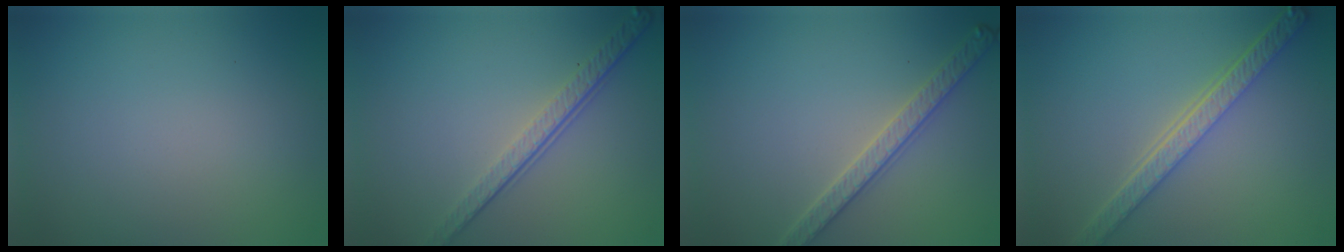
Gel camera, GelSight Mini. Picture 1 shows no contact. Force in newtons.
{"total": 4.0, "press": 2.7, "slide": 2.9}
{"total": 3.0, "press": 2.9, "slide": 0.7}
{"total": 5.3, "press": 4.1, "slide": 3.3}